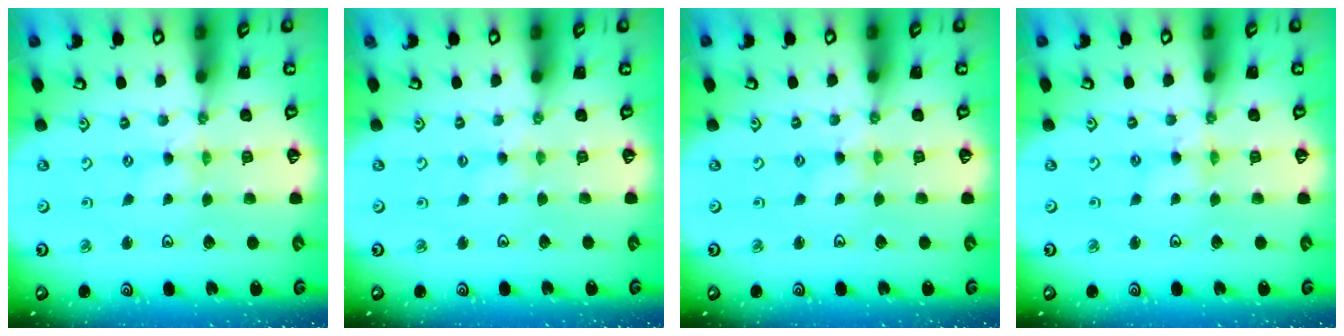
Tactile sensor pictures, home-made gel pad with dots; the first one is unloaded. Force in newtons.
{"total": 2.0, "press": 1.9, "slide": 0.3}
{"total": 1.7, "press": 1.7, "slide": 0.3}
{"total": 2.5, "press": 2.5, "slide": 0.2}